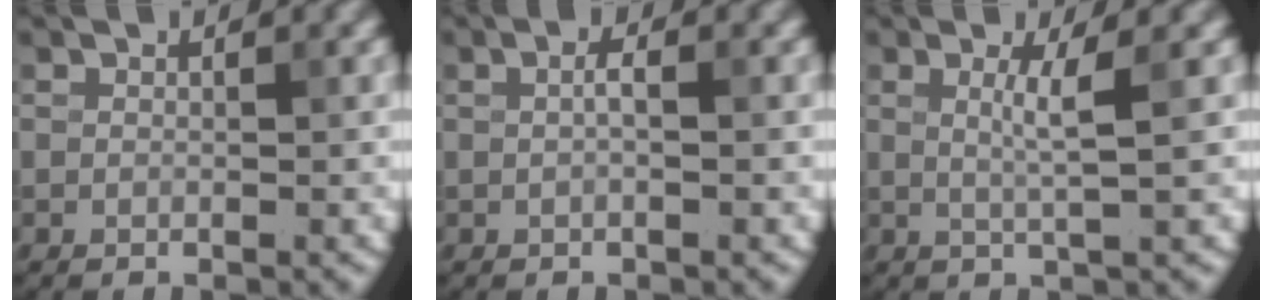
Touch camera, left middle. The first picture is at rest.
{"total": 0.9, "force": [0.1, 0.2, 0.9], "torque": [-0.021, 0.006, 0.002]}
{"total": 2.1, "force": [0.4, 0.0, 2.1], "torque": [-0.041, 0.000, 0.007]}